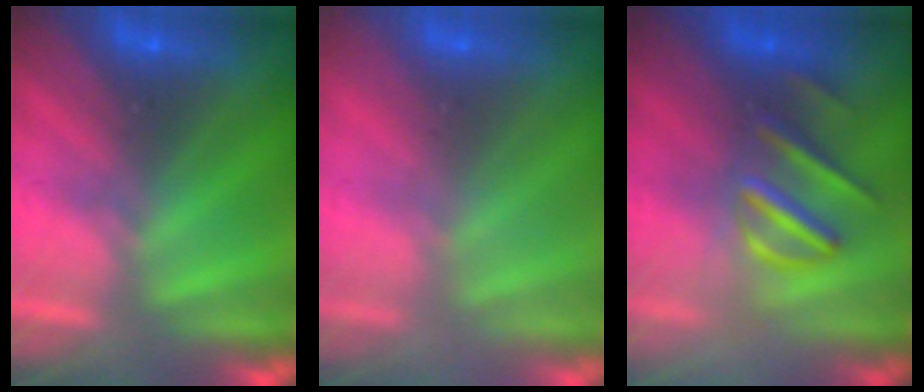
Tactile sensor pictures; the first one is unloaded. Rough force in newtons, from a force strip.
{"total": 2.8}
{"total": 3.0}